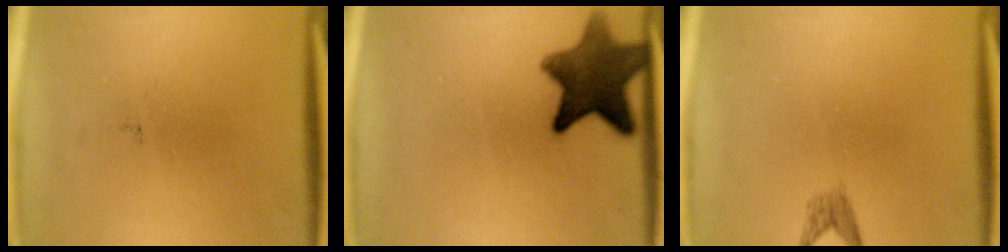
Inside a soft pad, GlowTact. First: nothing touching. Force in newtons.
{"total": 10.7}
{"total": 1.4}